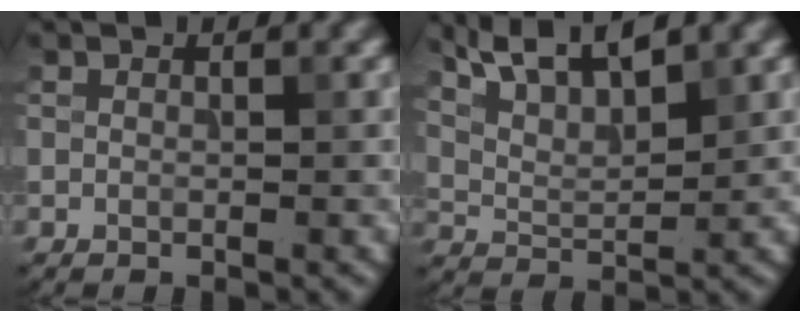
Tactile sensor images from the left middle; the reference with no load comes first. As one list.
[{"total": 6.6, "force": [5.2, 1.8, 3.8], "torque": [-0.065, 0.022, 0.074]}]